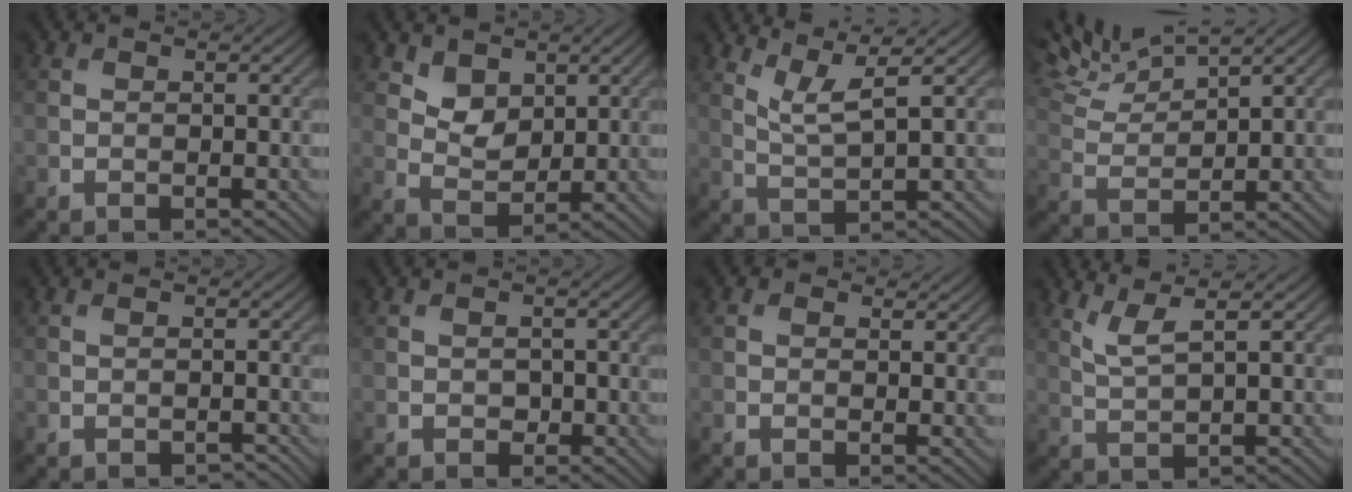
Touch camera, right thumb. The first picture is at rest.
{"total": 4.0, "force": [2.4, 2.6, 1.9], "torque": [-0.043, -0.012, 0.042]}
{"total": 4.6, "force": [2.9, 0.6, 3.5], "torque": [-0.080, 0.000, 0.067]}
{"total": 6.9, "force": [5.9, 1.1, 3.5], "torque": [-0.078, 0.010, 0.111]}
{"total": 0.8, "force": [-0.6, 0.3, 0.5], "torque": [-0.011, -0.003, -0.010]}
{"total": 1.0, "force": [-0.4, 0.8, 0.5], "torque": [-0.002, -0.004, -0.007]}
{"total": 1.4, "force": [0.7, 0.9, 0.9], "torque": [-0.015, 0.000, 0.006]}
{"total": 3.3, "force": [2.0, 0.5, 2.6], "torque": [-0.056, 0.002, 0.050]}